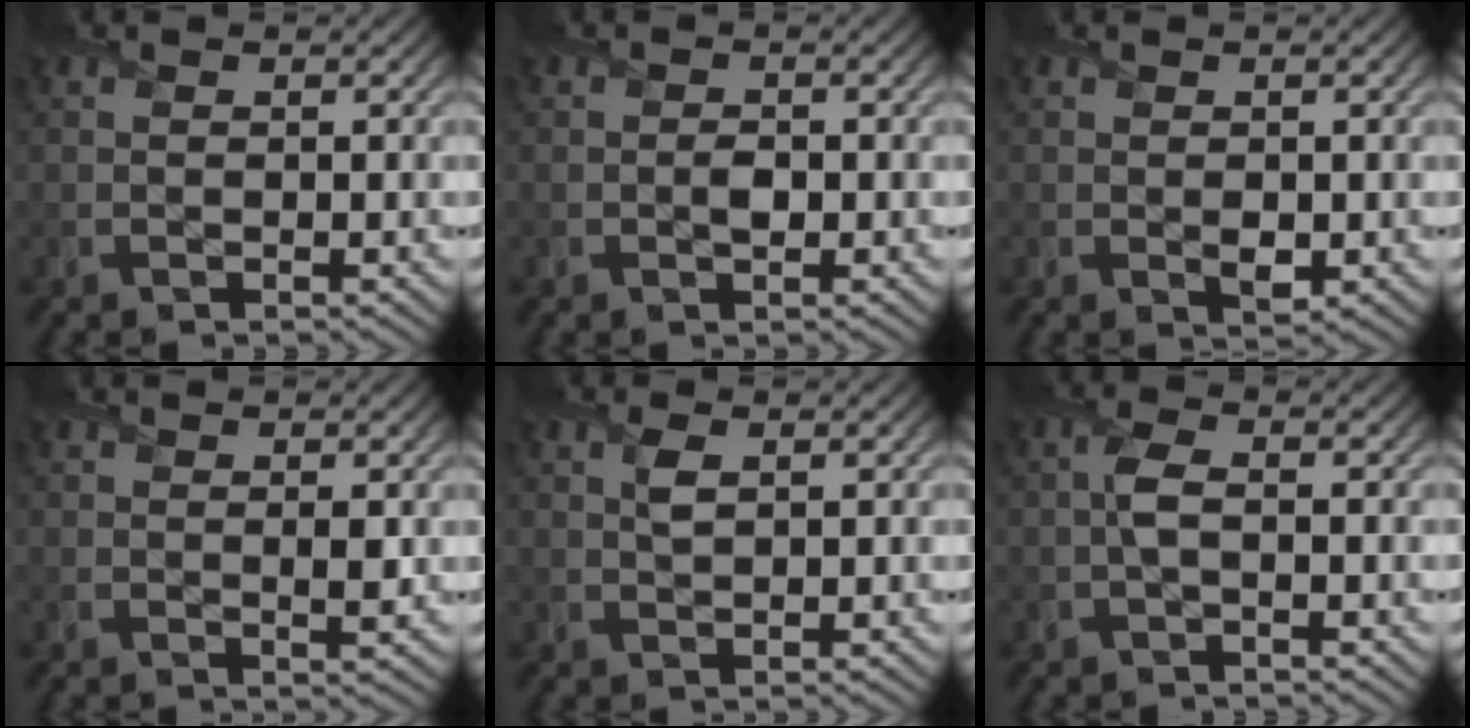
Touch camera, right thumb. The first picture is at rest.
{"total": 1.2, "force": [-0.3, 0.8, 0.8], "torque": [-0.009, -0.003, -0.006]}
{"total": 1.2, "force": [0.0, 0.8, 0.9], "torque": [-0.010, -0.008, 0.004]}
{"total": 1.1, "force": [0.3, 0.2, 1.0], "torque": [-0.016, -0.004, 0.004]}
{"total": 1.7, "force": [0.7, 0.7, 1.4], "torque": [-0.033, 0.000, 0.016]}
{"total": 2.3, "force": [-0.3, 0.8, 2.2], "torque": [-0.051, 0.006, -0.009]}